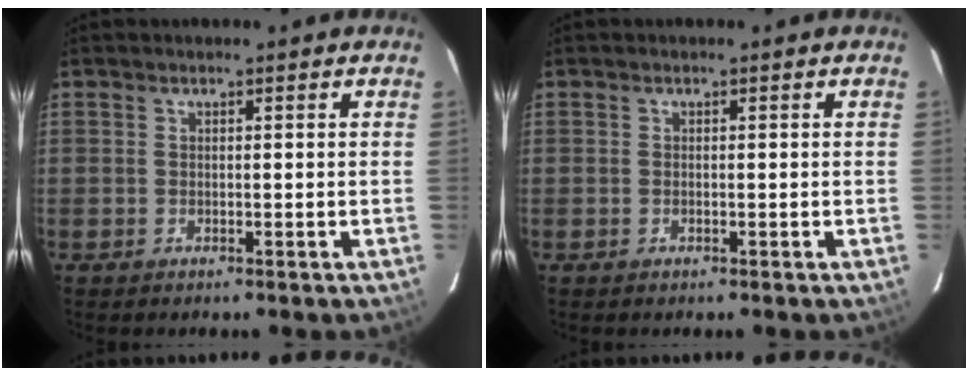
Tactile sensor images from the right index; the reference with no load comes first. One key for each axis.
{"total": 0.0}